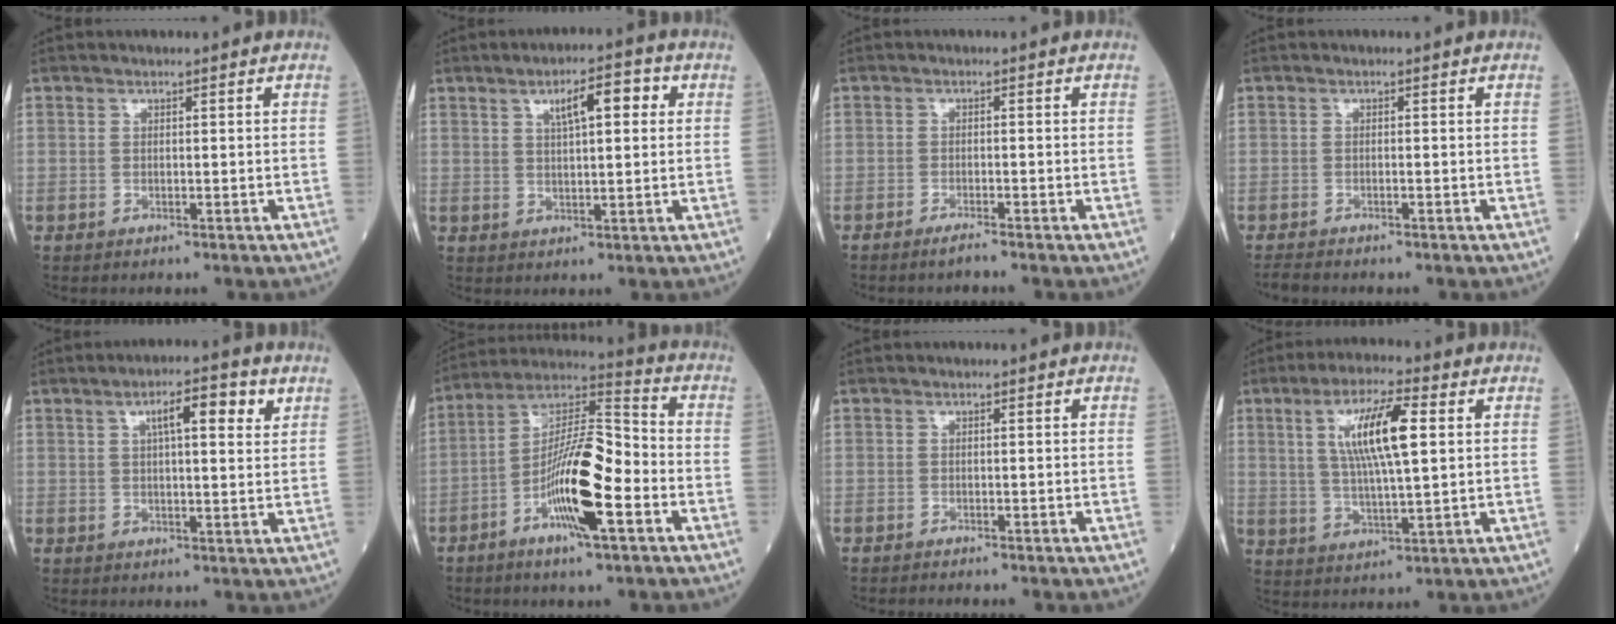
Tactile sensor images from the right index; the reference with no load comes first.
{"total": 6.5, "force": [2.4, 1.6, 5.9], "torque": [-0.093, 0.015, 0.036]}
{"total": 1.6, "force": [-1.4, -0.2, 0.7], "torque": [-0.016, -0.001, -0.028]}
{"total": 1.4, "force": [-1.2, 0.0, 0.6], "torque": [-0.015, -0.004, -0.024]}
{"total": 7.0, "force": [3.1, 1.5, 6.1], "torque": [-0.095, 0.011, 0.042]}
{"total": 14.5, "force": [-5.0, 2.5, 13.4], "torque": [-0.246, 0.009, -0.089]}
{"total": 1.1, "force": [-1.0, 0.0, 0.3], "torque": [-0.006, -0.001, -0.015]}
{"total": 10.8, "force": [2.8, 1.6, 10.3], "torque": [-0.195, 0.008, 0.052]}